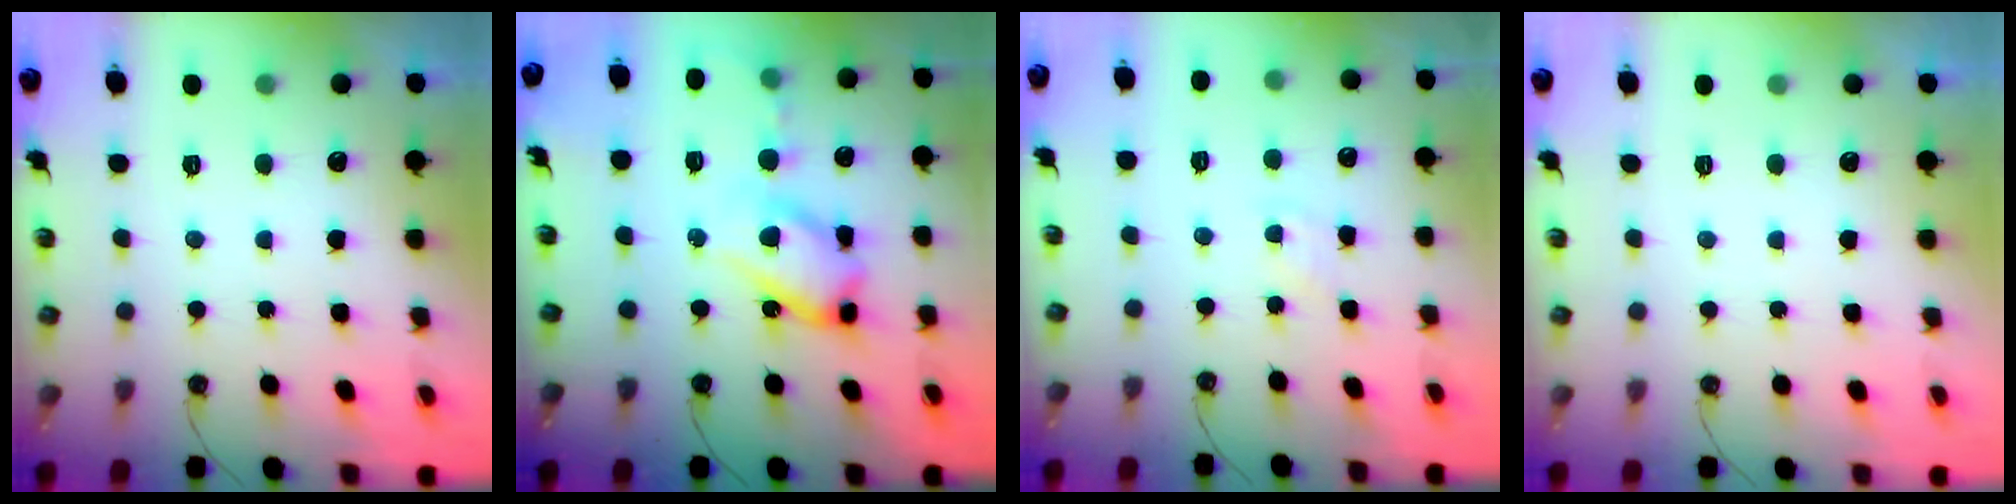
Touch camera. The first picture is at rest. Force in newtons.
{"total": 15.7, "press": 15.5, "slide": 2.6}
{"total": 3.3, "press": 3.3, "slide": 0.5}
{"total": 0.0}